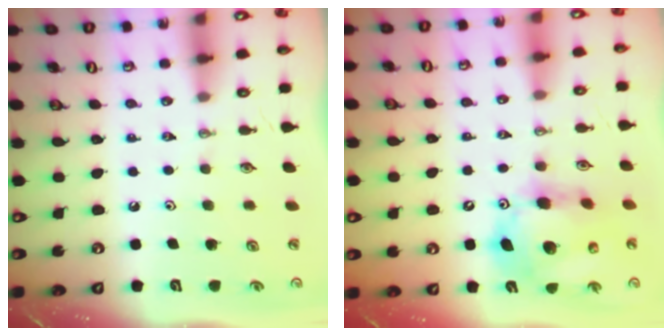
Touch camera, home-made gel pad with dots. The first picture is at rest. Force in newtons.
{"total": 15.7, "press": 15.6, "slide": 1.8}